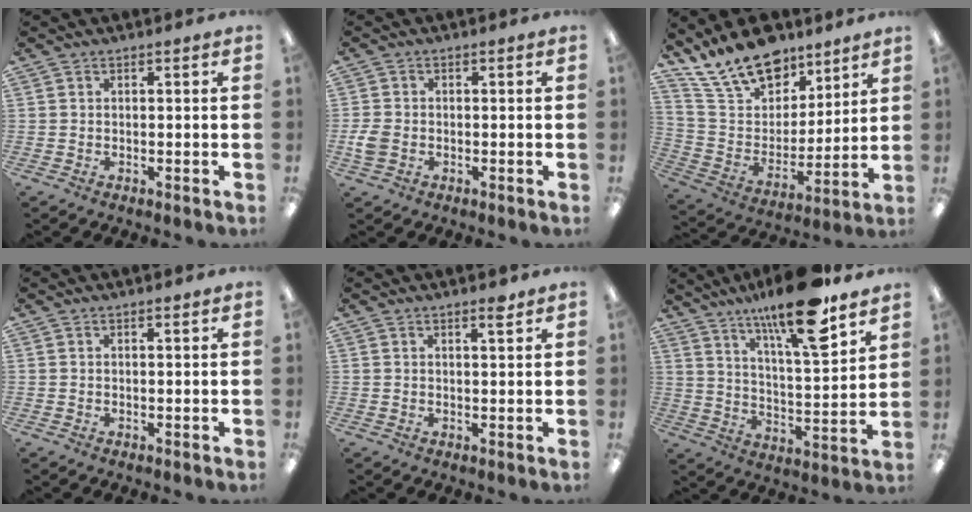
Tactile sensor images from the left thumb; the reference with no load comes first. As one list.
[{"total": 3.9, "force": [-0.9, 2.9, 2.5], "torque": [-0.054, 0.003, -0.018]}, {"total": 18.5, "force": [13.9, 9.9, 7.1], "torque": [-0.138, -0.083, 0.258]}, {"total": 0.6, "force": [0.5, 0.1, 0.3], "torque": [-0.005, 0.000, 0.009]}, {"total": 2.4, "force": [1.9, 0.4, 1.4], "torque": [-0.016, -0.006, 0.031]}, {"total": 18.3, "force": [13.3, 4.2, 11.8], "torque": [-0.194, -0.080, 0.216]}]